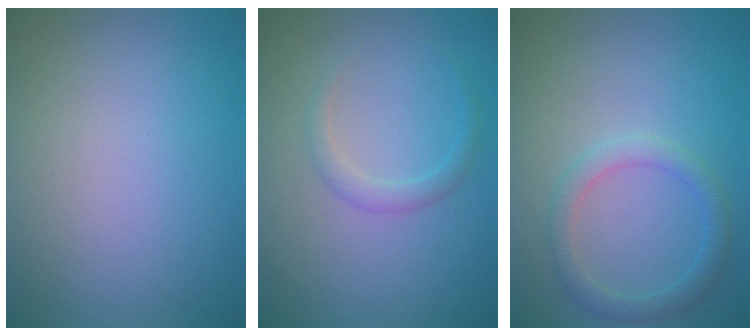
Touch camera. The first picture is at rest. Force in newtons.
{"total": 1.5, "press": 1.5, "slide": 0.1}
{"total": 2.3, "press": 2.3, "slide": 0.0}